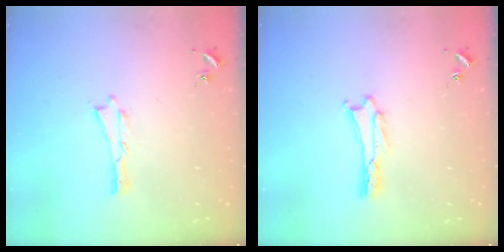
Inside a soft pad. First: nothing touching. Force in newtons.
{"total": 1.6, "press": 1.6, "slide": 0.2}